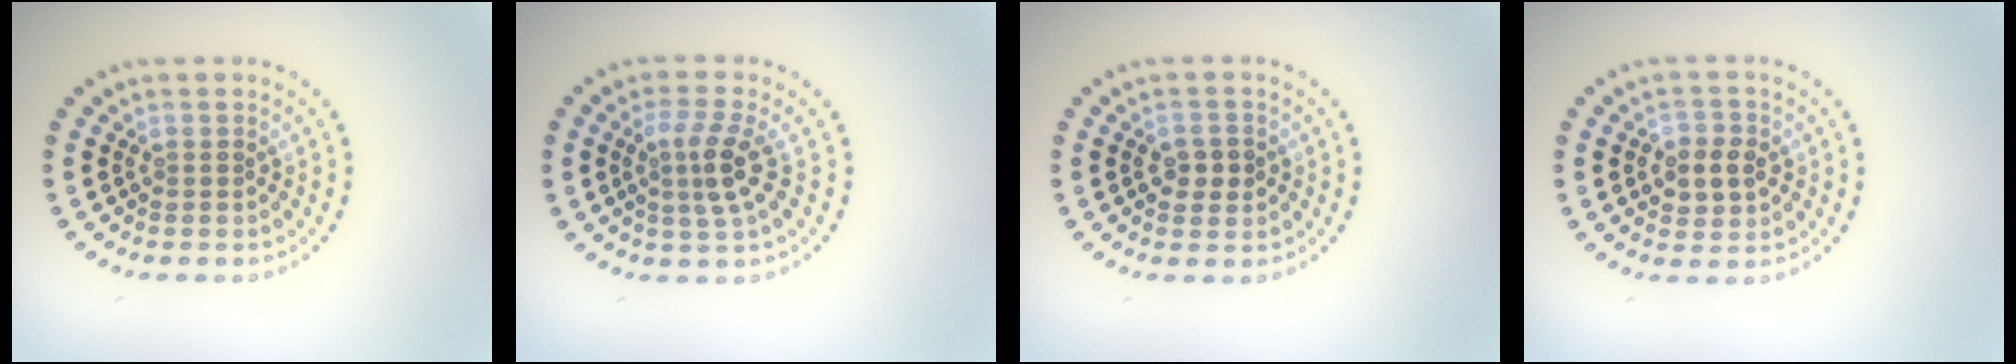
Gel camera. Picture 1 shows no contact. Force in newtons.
{"total": 2.9, "press": 2.6, "slide": 1.4}
{"total": 1.9, "press": 1.9, "slide": 0.2}
{"total": 2.9, "press": 2.8, "slide": 0.3}